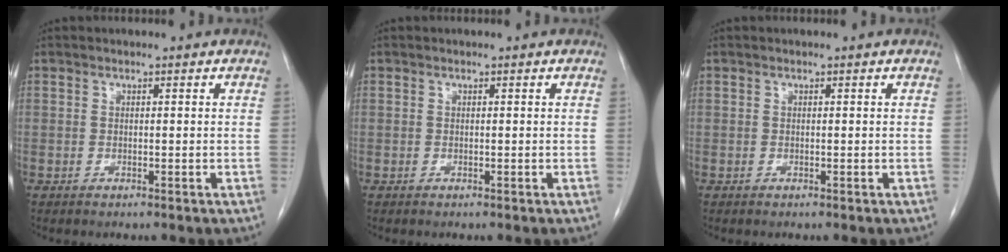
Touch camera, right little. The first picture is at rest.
{"total": 0.0}
{"total": 0.0}